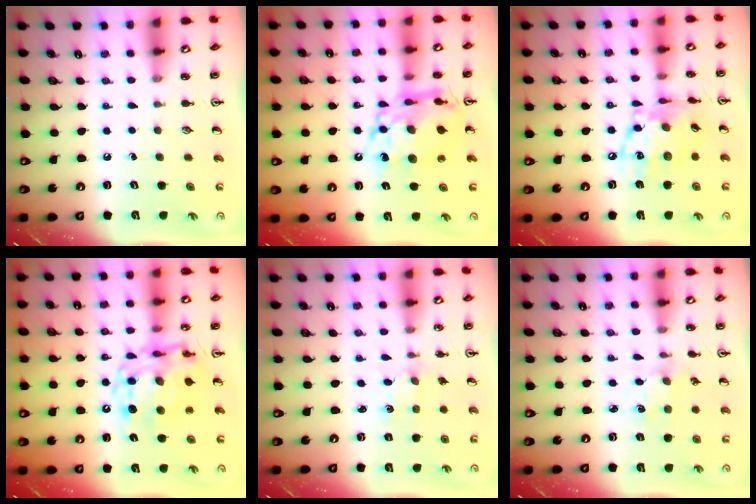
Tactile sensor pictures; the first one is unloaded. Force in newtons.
{"total": 14.4, "press": 14.3, "slide": 1.6}
{"total": 14.4, "press": 14.3, "slide": 0.8}
{"total": 13.6, "press": 13.5, "slide": 1.4}
{"total": 0.0}
{"total": 1.4, "press": 1.4, "slide": 0.2}